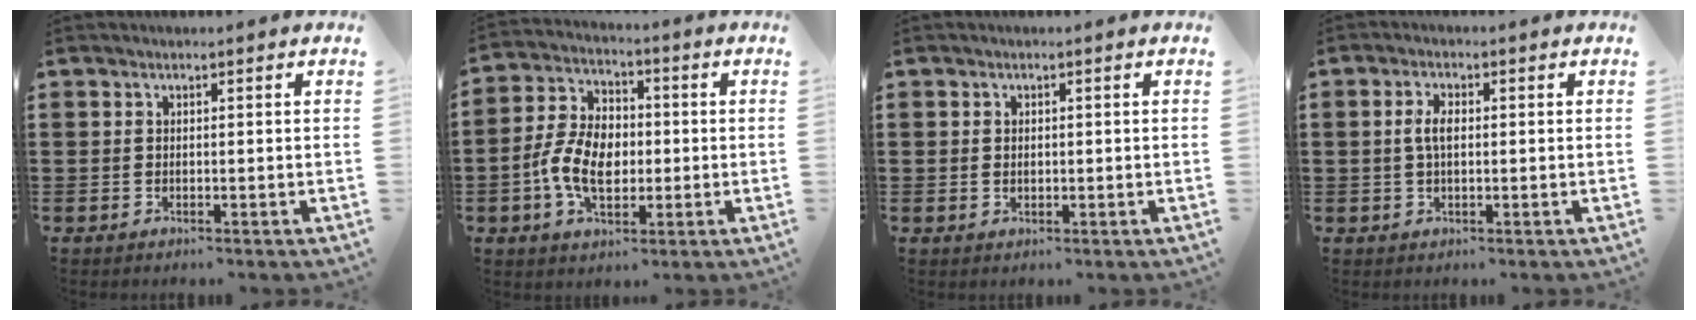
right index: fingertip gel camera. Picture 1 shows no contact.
{"total": 8.6, "force": [-1.5, 5.8, 6.2], "torque": [-0.141, 0.011, -0.030]}
{"total": 0.8, "force": [0.2, 0.7, 0.4], "torque": [-0.009, 0.006, 0.004]}
{"total": 3.2, "force": [0.2, 1.4, 2.9], "torque": [-0.058, 0.006, 0.001]}